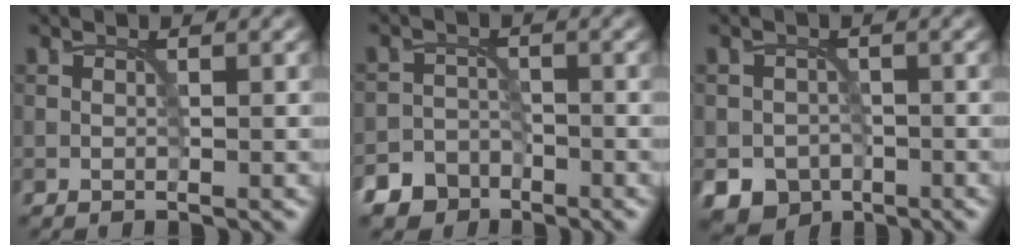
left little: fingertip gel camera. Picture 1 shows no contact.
{"total": 6.1, "force": [-4.8, 3.9, 0.6], "torque": [0.006, -0.012, -0.083]}
{"total": 4.4, "force": [-2.5, 3.4, 1.3], "torque": [-0.015, -0.011, -0.039]}